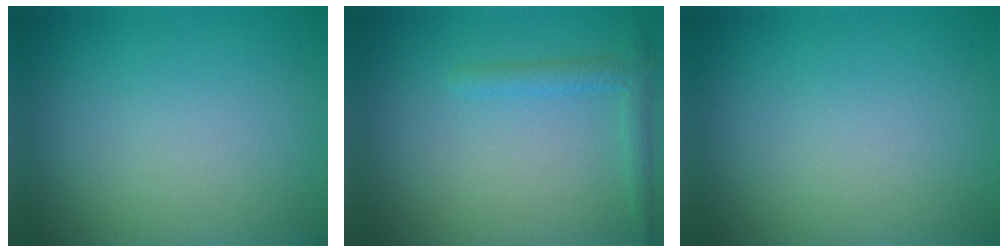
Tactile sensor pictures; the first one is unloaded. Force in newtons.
{"total": 1.9, "press": 1.8, "slide": 0.2}
{"total": 0.0}